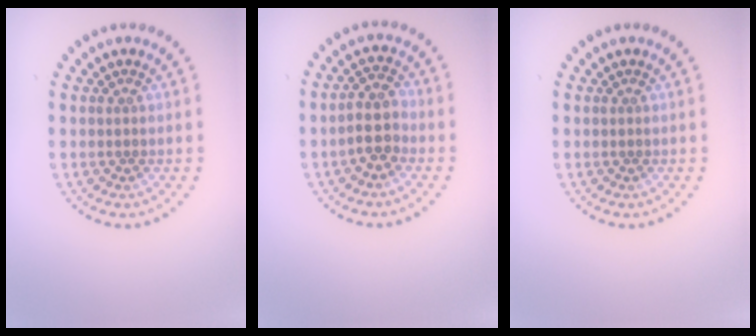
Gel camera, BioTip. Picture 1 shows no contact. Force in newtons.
{"total": 2.9, "press": 2.6, "slide": 1.4}
{"total": 0.0}